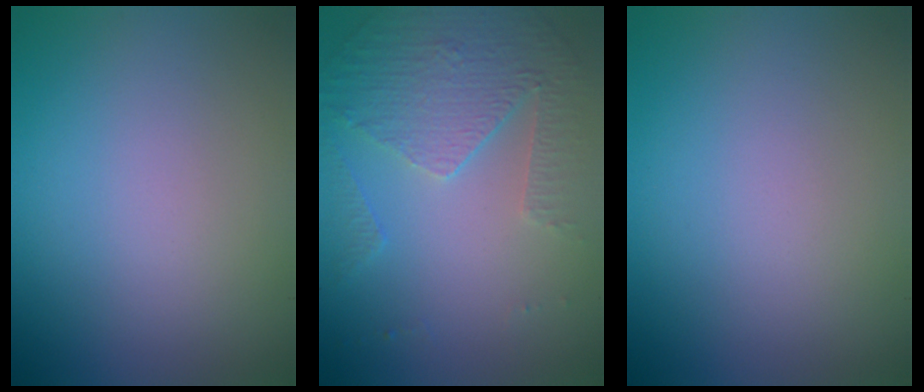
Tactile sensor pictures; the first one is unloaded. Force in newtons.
{"total": 5.0, "press": 3.5, "slide": 3.6}
{"total": 0.0}